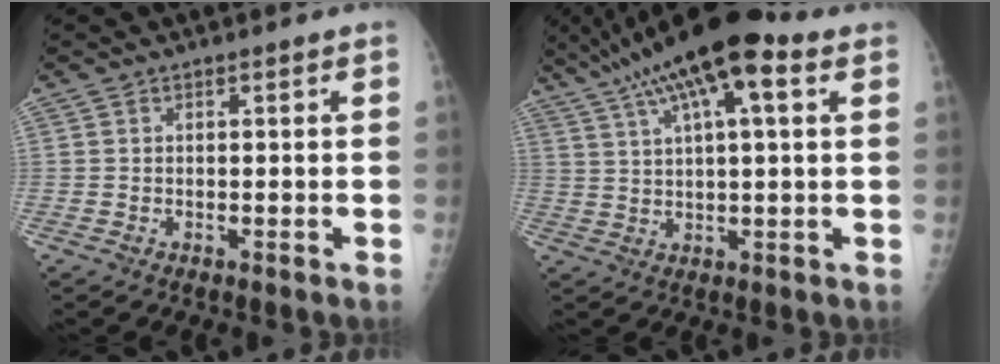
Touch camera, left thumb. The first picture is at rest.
{"total": 16.5, "force": [8.6, 4.6, 13.2], "torque": [-0.235, 0.017, 0.144]}